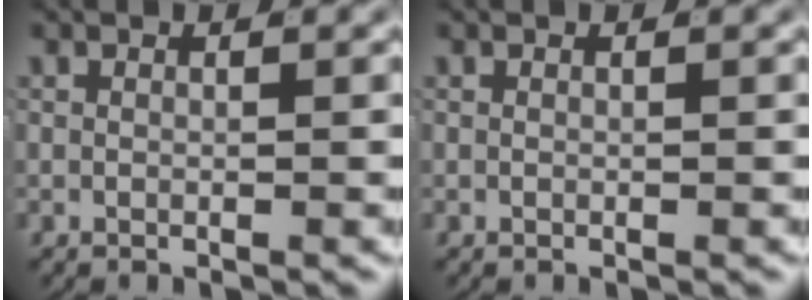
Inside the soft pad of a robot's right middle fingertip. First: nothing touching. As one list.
[{"total": 0.0}]